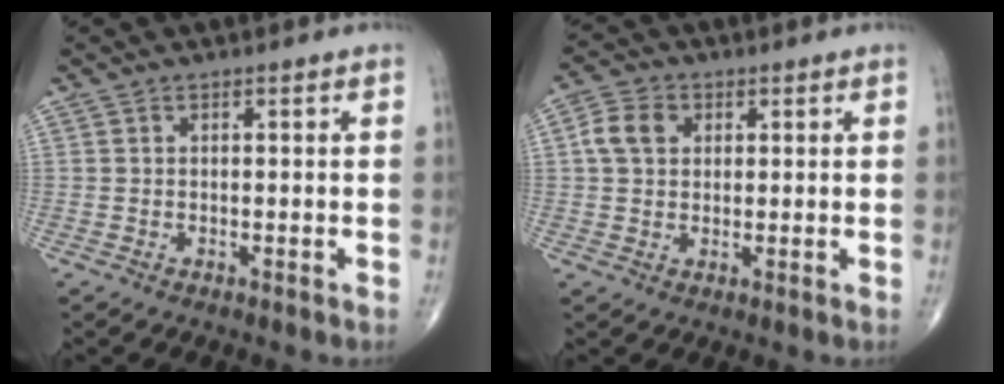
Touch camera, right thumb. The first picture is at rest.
{"total": 5.7, "force": [1.3, 4.4, 3.3], "torque": [-0.056, 0.008, 0.021]}